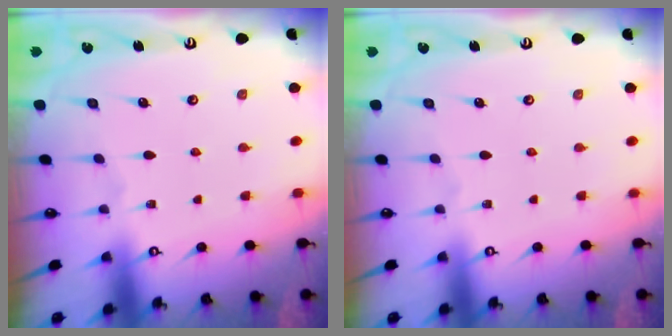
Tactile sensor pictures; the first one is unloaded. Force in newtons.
{"total": 0.0}